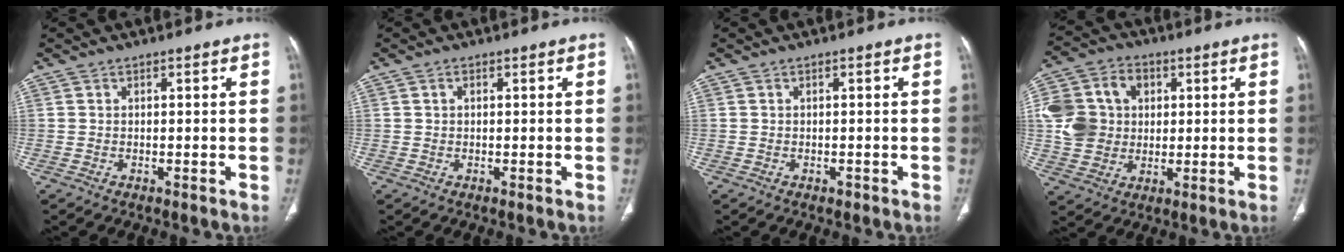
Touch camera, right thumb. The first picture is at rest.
{"total": 0.6, "force": [0.2, 0.4, 0.4], "torque": [-0.008, 0.003, 0.003]}
{"total": 0.6, "force": [-0.4, 0.3, 0.3], "torque": [-0.003, 0.000, -0.005]}
{"total": 14.1, "force": [1.9, 11.9, 7.3], "torque": [-0.128, 0.014, 0.036]}